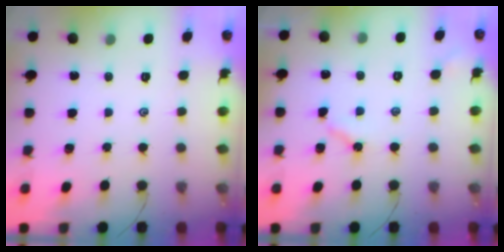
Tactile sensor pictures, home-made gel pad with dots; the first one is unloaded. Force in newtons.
{"total": 3.7, "press": 3.6, "slide": 0.6}